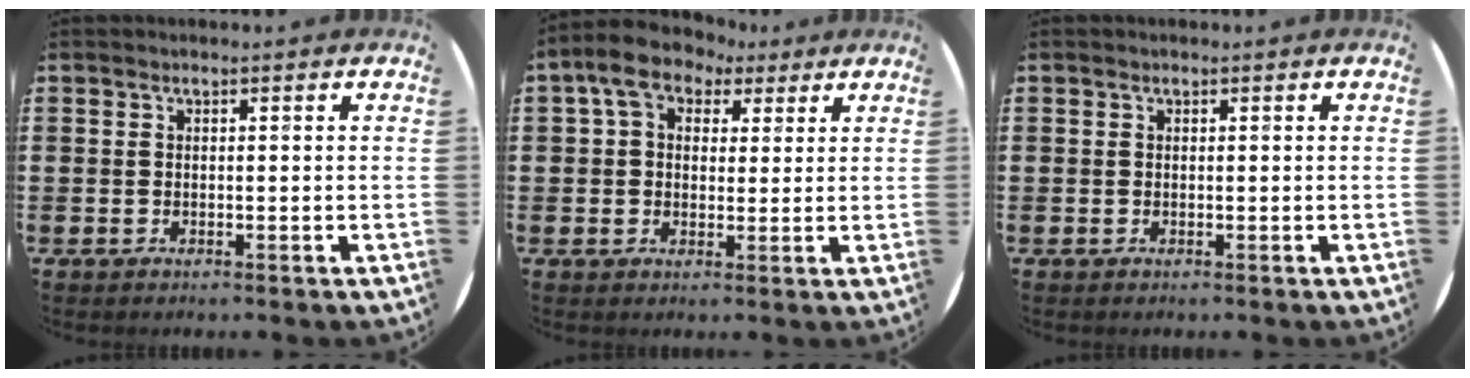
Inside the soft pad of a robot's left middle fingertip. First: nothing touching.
{"total": 6.4, "force": [4.2, 4.2, 2.2], "torque": [-0.056, 0.007, 0.077]}
{"total": 0.0}